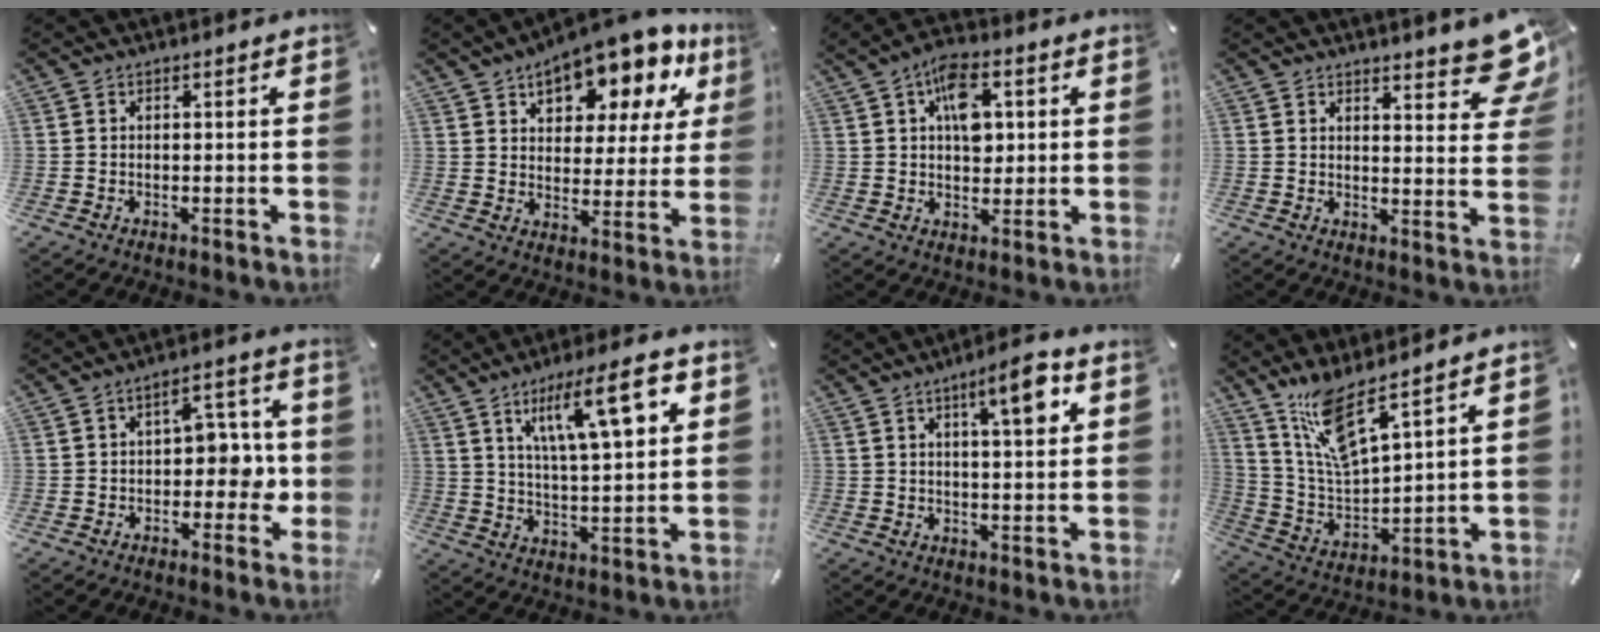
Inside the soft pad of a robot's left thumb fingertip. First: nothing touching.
{"total": 15.6, "force": [11.0, 7.6, 8.0], "torque": [-0.113, -0.074, 0.184]}
{"total": 9.5, "force": [2.6, 6.3, 6.6], "torque": [-0.085, -0.001, 0.045]}
{"total": 9.2, "force": [7.3, 2.8, 4.8], "torque": [-0.050, -0.058, 0.127]}
{"total": 8.9, "force": [-0.3, 5.6, 6.9], "torque": [-0.088, 0.007, -0.011]}
{"total": 15.8, "force": [8.1, 4.2, 12.9], "torque": [-0.206, -0.026, 0.125]}
{"total": 9.1, "force": [4.0, 2.0, 7.9], "torque": [-0.113, -0.014, 0.056]}
{"total": 11.8, "force": [9.6, 2.1, 6.6], "torque": [-0.161, -0.064, 0.168]}